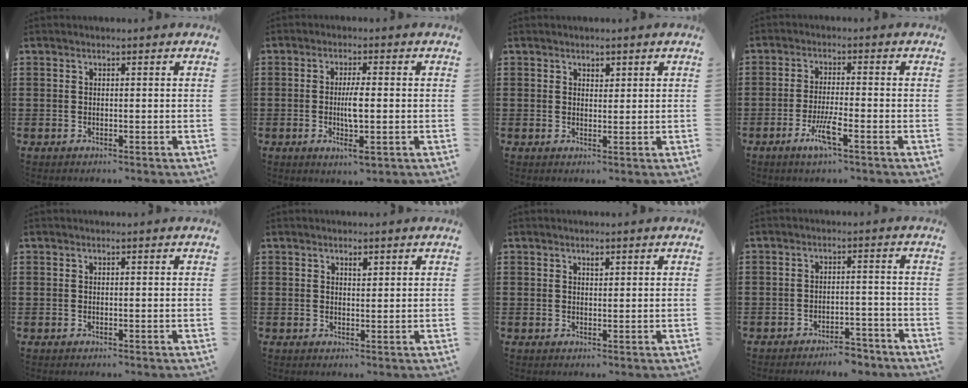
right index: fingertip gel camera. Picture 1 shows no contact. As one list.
[{"total": 4.9, "force": [-0.6, 0.8, 4.8], "torque": [-0.099, -0.006, -0.018]}, {"total": 1.4, "force": [1.1, 0.7, 0.3], "torque": [-0.008, 0.001, 0.022]}, {"total": 4.6, "force": [-2.4, 0.3, 3.9], "torque": [-0.083, -0.014, -0.047]}, {"total": 0.0}, {"total": 1.3, "force": [1.0, 0.5, 0.8], "torque": [-0.009, -0.002, 0.016]}, {"total": 0.8, "force": [0.5, 0.4, 0.4], "torque": [-0.009, 0.001, 0.010]}, {"total": 3.8, "force": [-3.7, 0.5, 0.8], "torque": [-0.017, 0.005, -0.075]}]